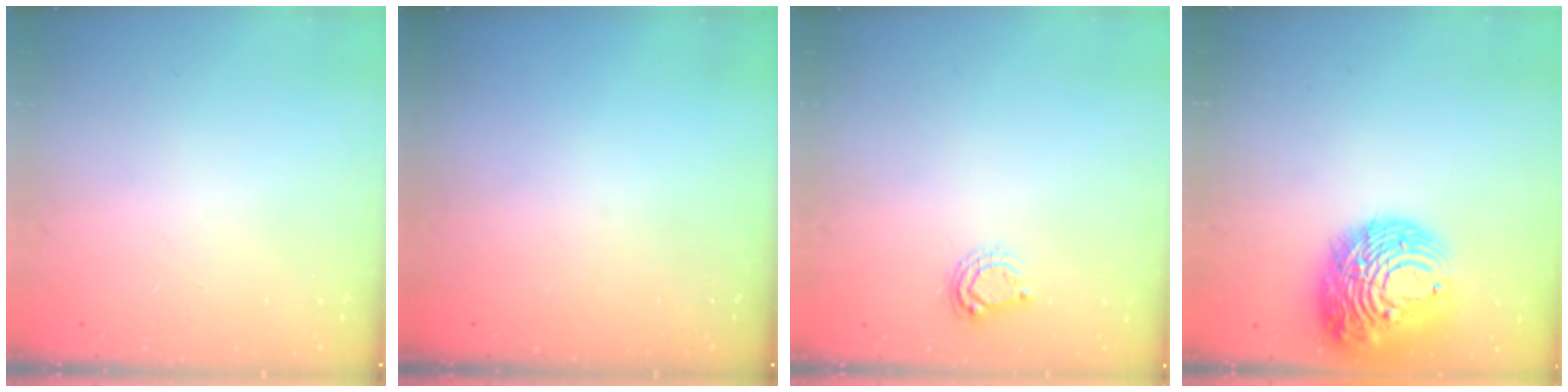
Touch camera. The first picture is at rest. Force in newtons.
{"total": 0.0}
{"total": 5.9, "press": 5.9, "slide": 0.6}
{"total": 18.0, "press": 17.9, "slide": 2.0}